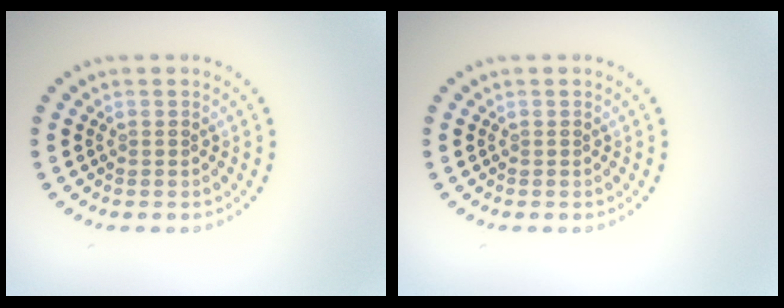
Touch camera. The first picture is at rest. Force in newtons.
{"total": 0.0}